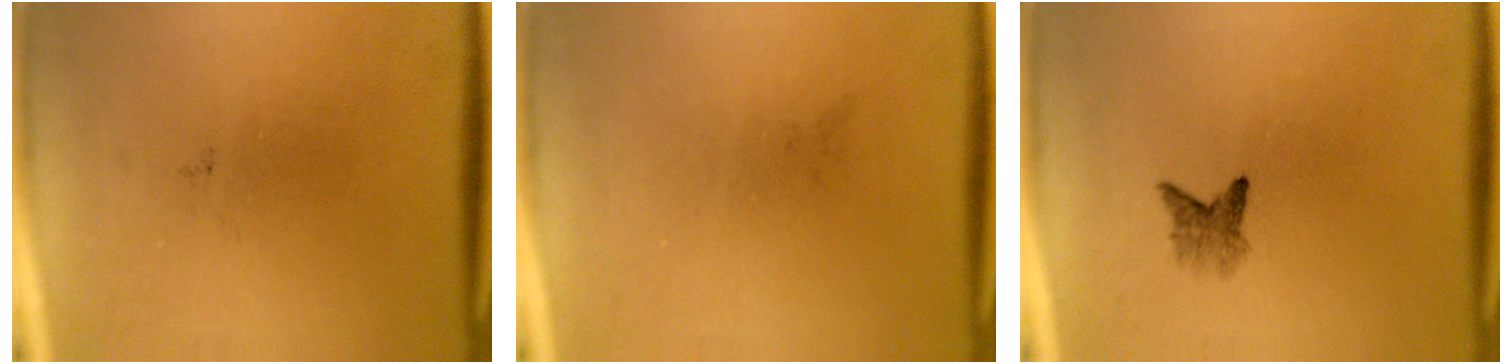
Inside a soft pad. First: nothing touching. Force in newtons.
{"total": 0.0}
{"total": 2.0}